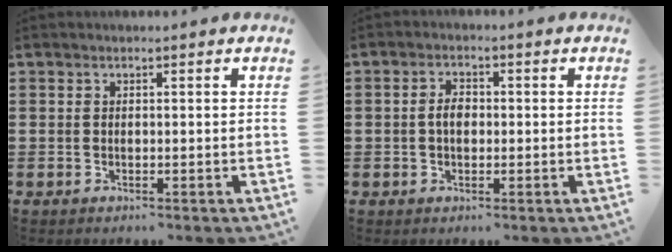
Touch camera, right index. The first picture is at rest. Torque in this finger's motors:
{"motor_torque": [0.53, 0.56, 0.26, 0.04]}